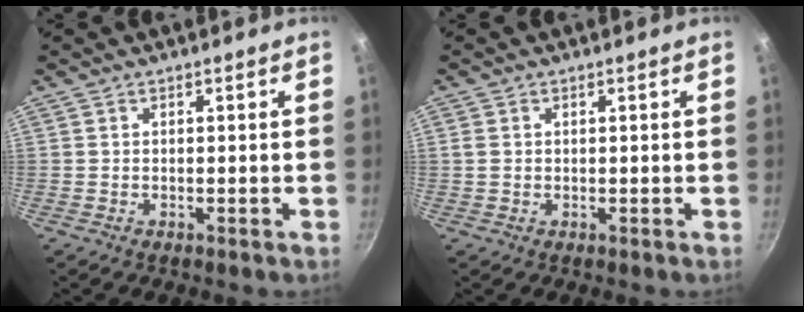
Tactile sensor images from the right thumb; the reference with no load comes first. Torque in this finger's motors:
{"motor_torque": [-0.22, -0.28, -0.36, 0.35, -0.09]}